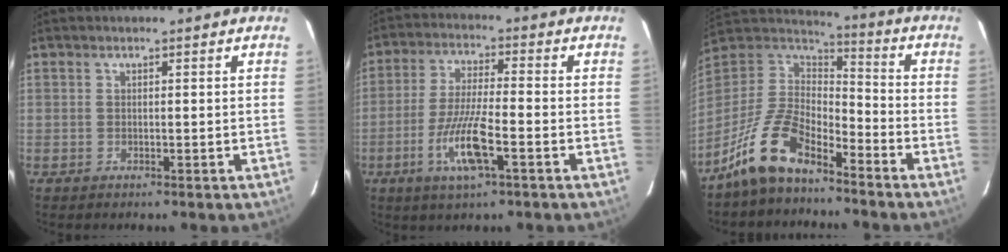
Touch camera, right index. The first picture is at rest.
{"total": 9.5, "force": [-3.8, 1.1, 8.7], "torque": [-0.172, -0.011, -0.071]}
{"total": 12.0, "force": [-8.9, 4.6, 6.7], "torque": [-0.148, 0.020, -0.175]}